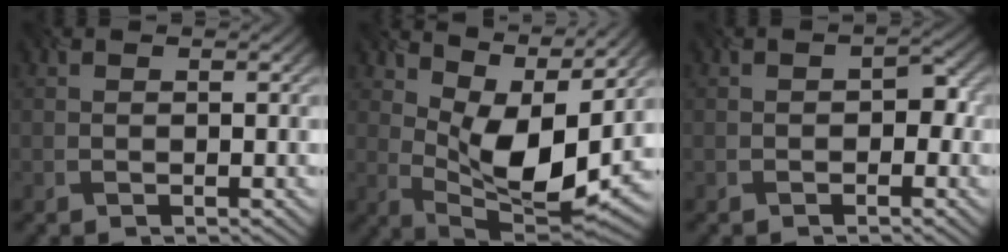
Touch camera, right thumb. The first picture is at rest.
{"total": 12.3, "force": [5.0, 5.1, 10.0], "torque": [-0.201, -0.007, 0.107]}
{"total": 1.7, "force": [-0.8, 1.1, 0.9], "torque": [-0.012, 0.007, -0.007]}